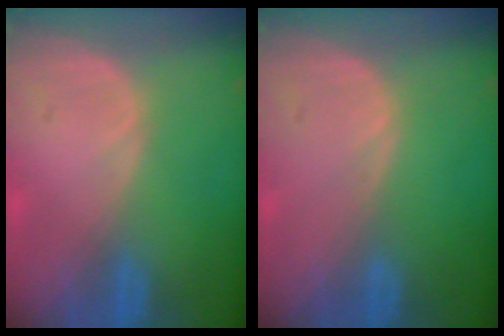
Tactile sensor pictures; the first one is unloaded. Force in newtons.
{"total": 0.0}